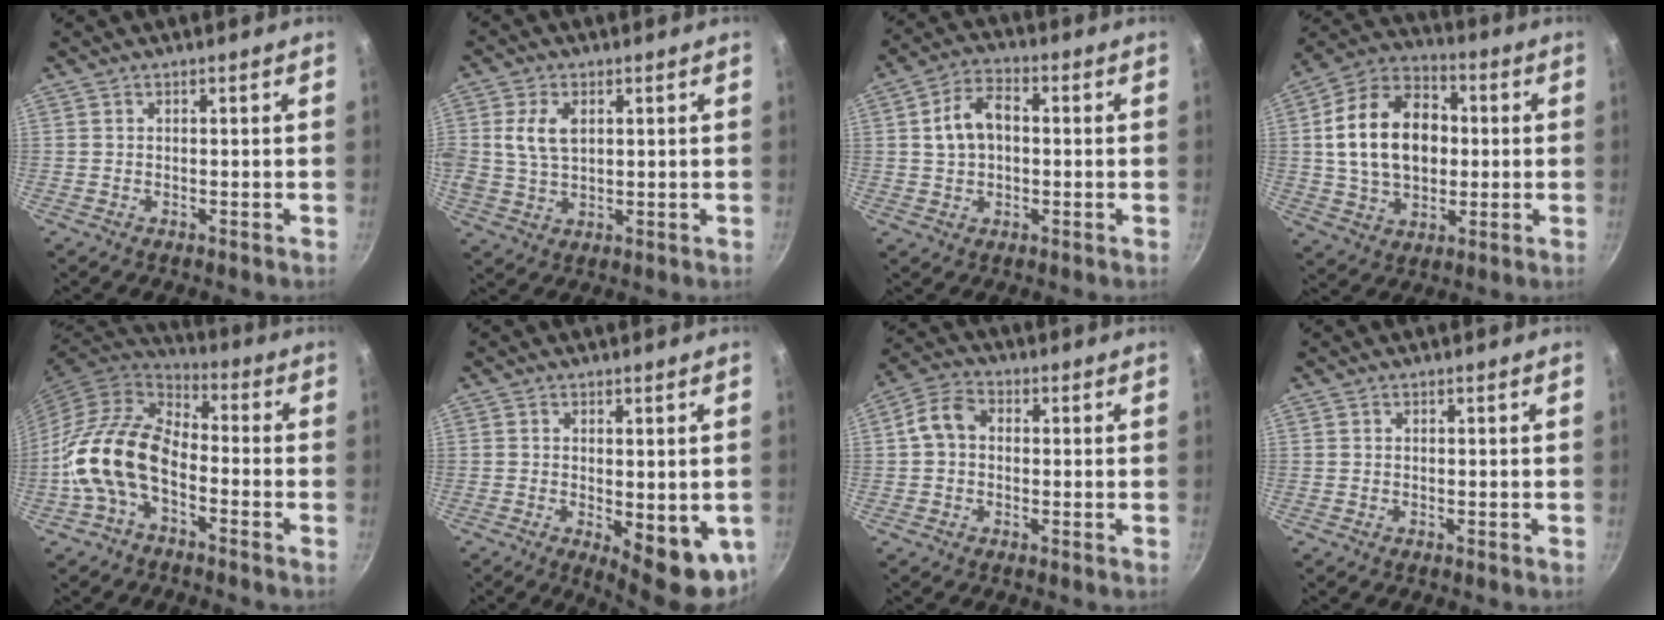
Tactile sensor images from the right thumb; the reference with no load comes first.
{"total": 7.0, "force": [1.6, 4.6, 5.1], "torque": [-0.094, -0.002, 0.029]}
{"total": 8.4, "force": [0.7, 5.7, 6.2], "torque": [-0.095, 0.022, 0.007]}
{"total": 18.5, "force": [1.3, 13.1, 13.0], "torque": [-0.194, 0.024, 0.015]}
{"total": 14.8, "force": [-4.6, 8.9, 10.8], "torque": [-0.186, 0.046, -0.104]}
{"total": 11.1, "force": [-1.9, 4.4, 10.0], "torque": [-0.102, -0.014, -0.015]}
{"total": 6.4, "force": [0.3, 5.0, 4.0], "torque": [-0.064, 0.021, -0.010]}
{"total": 0.0}